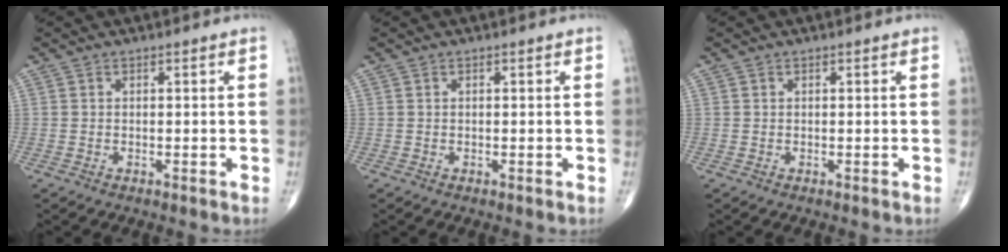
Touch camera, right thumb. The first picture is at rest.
{"total": 0.0}
{"total": 0.0}